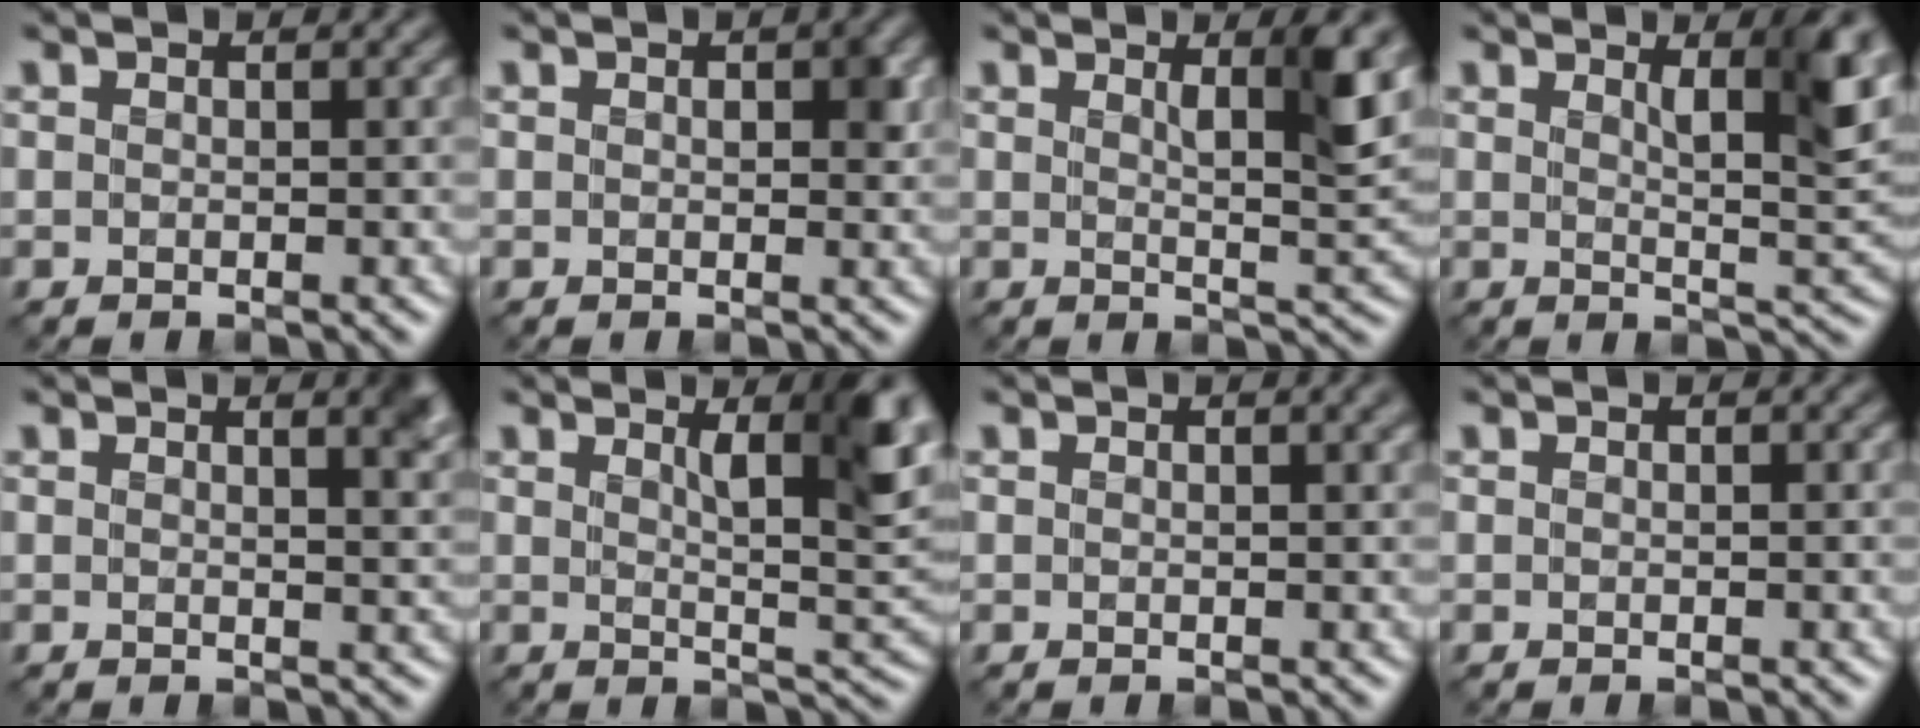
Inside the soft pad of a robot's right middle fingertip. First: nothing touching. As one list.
[{"total": 1.9, "force": [0.3, 1.0, 1.5], "torque": [-0.017, -0.003, 0.007]}, {"total": 4.6, "force": [1.8, 1.0, 4.1], "torque": [-0.060, -0.008, 0.029]}, {"total": 6.3, "force": [2.4, 1.8, 5.6], "torque": [-0.072, -0.005, 0.040]}, {"total": 3.6, "force": [1.9, 1.4, 2.7], "torque": [-0.011, 0.008, 0.016]}, {"total": 7.2, "force": [2.7, 1.9, 6.4], "torque": [-0.081, -0.003, 0.046]}, {"total": 1.5, "force": [0.9, 0.5, 1.1], "torque": [-0.006, 0.002, 0.010]}, {"total": 0.0}]